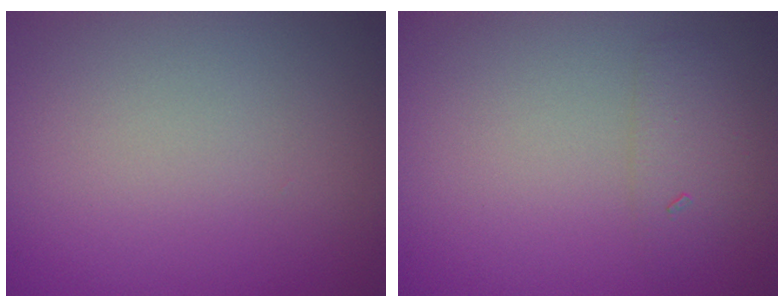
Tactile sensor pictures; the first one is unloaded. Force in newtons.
{"total": 1.6, "press": 1.6, "slide": 0.1}